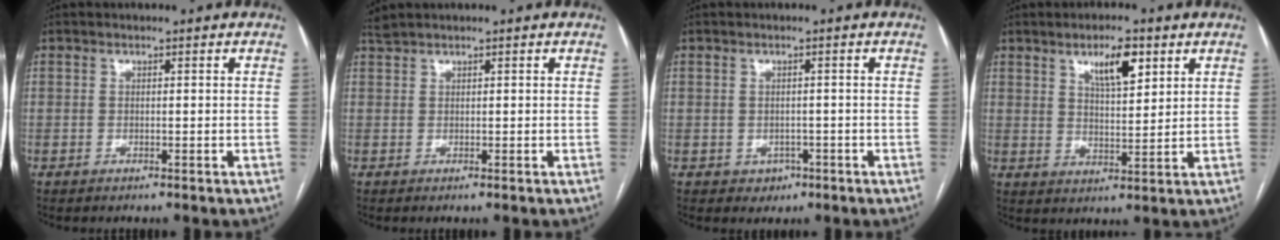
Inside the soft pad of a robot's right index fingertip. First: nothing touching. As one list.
[{"total": 1.4, "force": [1.2, -0.2, 0.7], "torque": [-0.018, 0.017, 0.028]}, {"total": 2.1, "force": [-0.9, 1.8, 0.7], "torque": [-0.002, 0.005, -0.006]}, {"total": 6.9, "force": [3.8, 1.9, 5.4], "torque": [-0.092, -0.001, 0.065]}]